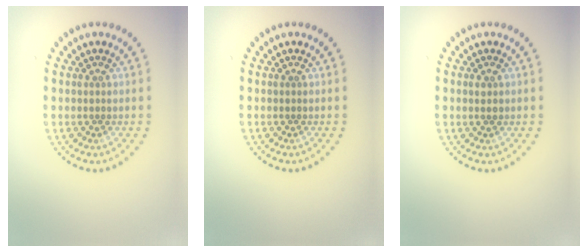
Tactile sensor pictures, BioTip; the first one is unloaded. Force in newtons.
{"total": 0.0}
{"total": 1.0, "press": 1.0, "slide": 0.1}